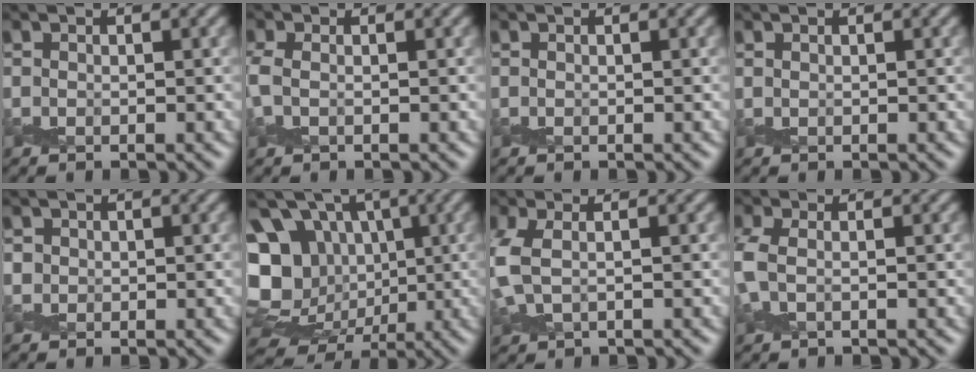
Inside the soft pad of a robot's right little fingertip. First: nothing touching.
{"total": 2.0, "force": [0.0, 1.3, 1.4], "torque": [-0.042, 0.002, -0.005]}
{"total": 0.0}
{"total": 0.0}
{"total": 0.8, "force": [0.1, 0.8, 0.1], "torque": [0.003, -0.004, 0.002]}
{"total": 16.5, "force": [1.9, 14.5, 7.7], "torque": [-0.182, 0.008, 0.031]}
{"total": 3.7, "force": [0.2, 2.2, 2.9], "torque": [-0.087, 0.002, 0.003]}
{"total": 2.9, "force": [0.1, 1.9, 2.2], "torque": [-0.067, 0.002, -0.004]}